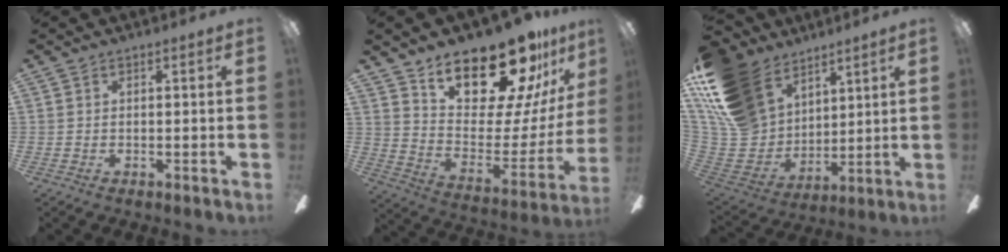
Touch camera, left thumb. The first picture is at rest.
{"total": 21.7, "force": [17.7, 7.4, 10.2], "torque": [-0.155, -0.142, 0.303]}
{"total": 21.6, "force": [12.4, 14.6, 10.0], "torque": [-0.237, -0.059, 0.244]}